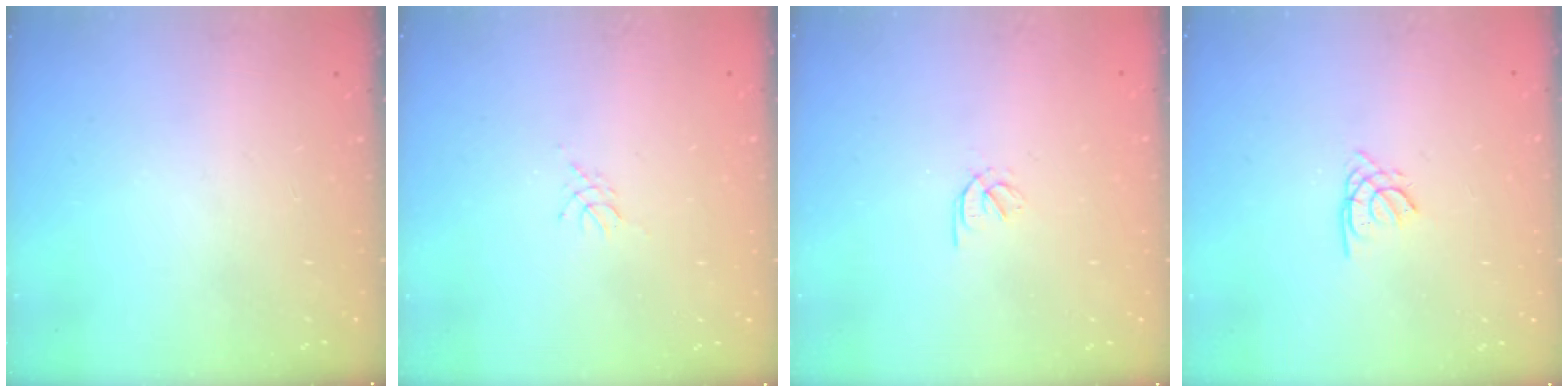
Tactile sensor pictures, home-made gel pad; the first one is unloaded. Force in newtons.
{"total": 3.2, "press": 3.1, "slide": 0.6}
{"total": 1.5, "press": 1.4, "slide": 0.5}
{"total": 1.1, "press": 1.1, "slide": 0.3}